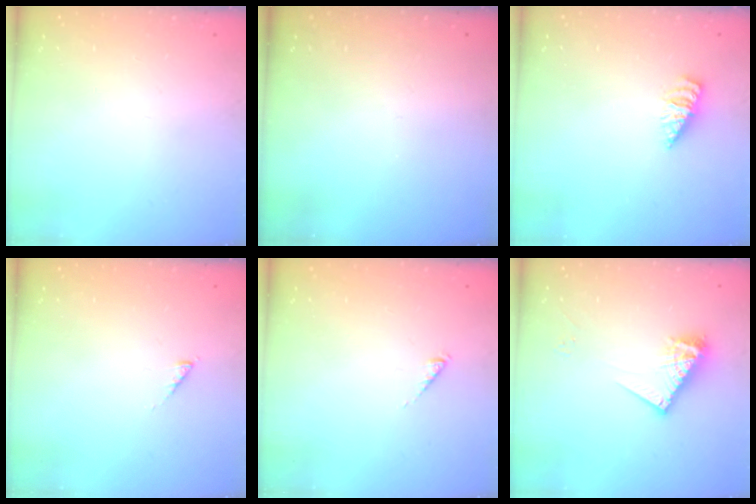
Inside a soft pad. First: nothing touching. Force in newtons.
{"total": 0.0}
{"total": 1.8, "press": 1.8, "slide": 0.2}
{"total": 1.3, "press": 1.3, "slide": 0.3}
{"total": 0.0}
{"total": 11.2, "press": 11.2, "slide": 1.1}